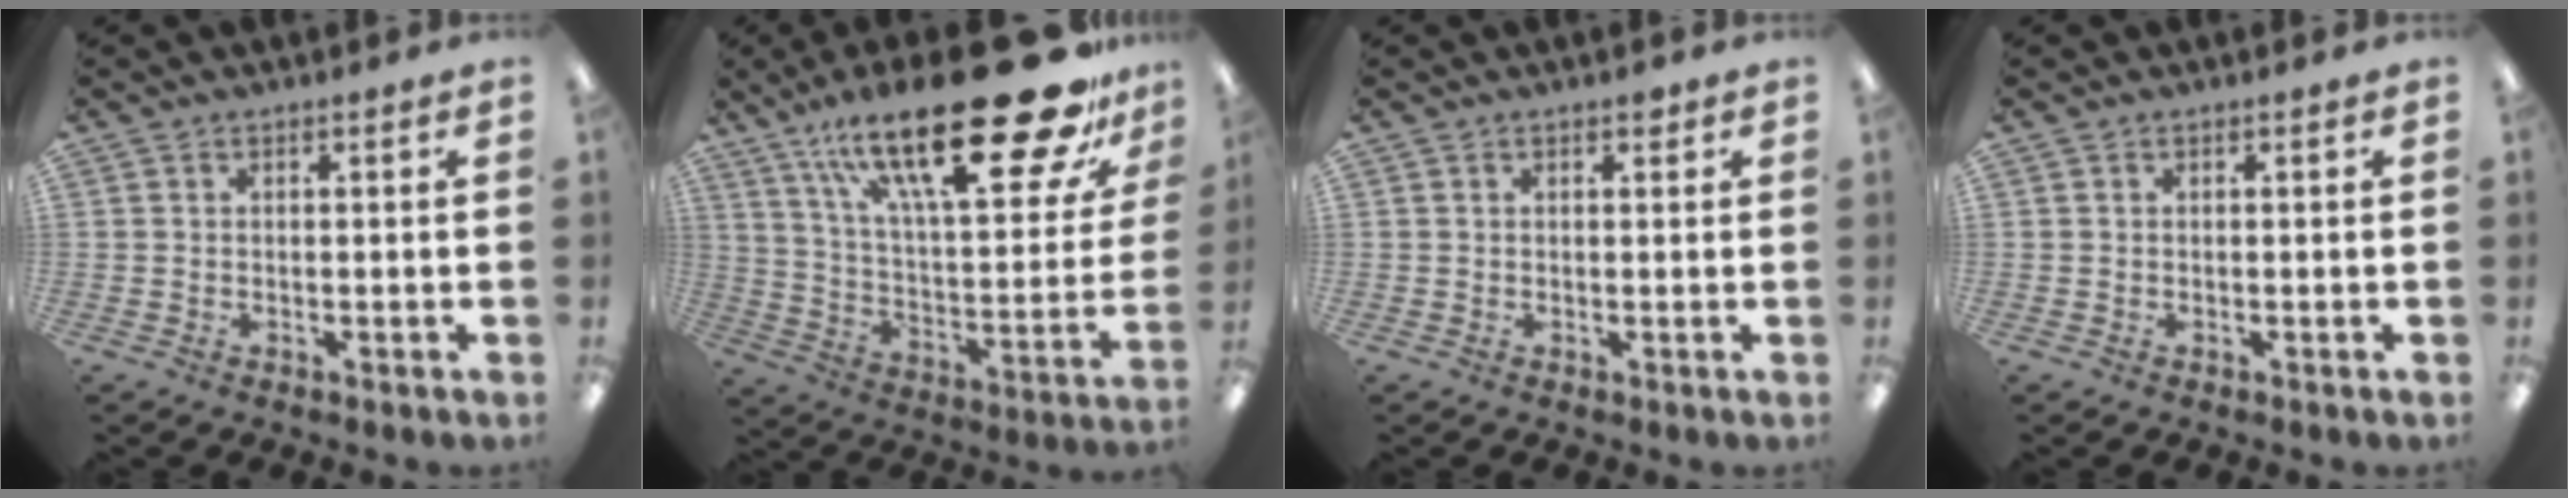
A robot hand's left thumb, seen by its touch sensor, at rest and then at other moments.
{"total": 33.3, "force": [20.0, 10.5, 24.4], "torque": [-0.374, -0.117, 0.330]}
{"total": 1.0, "force": [0.7, 0.5, 0.5], "torque": [0.006, -0.006, 0.009]}
{"total": 0.0}